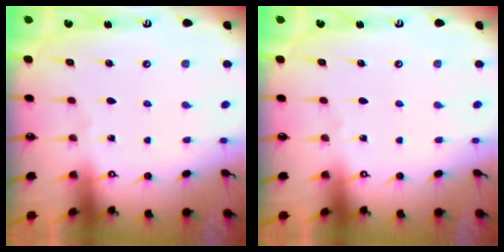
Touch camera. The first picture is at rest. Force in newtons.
{"total": 0.0}